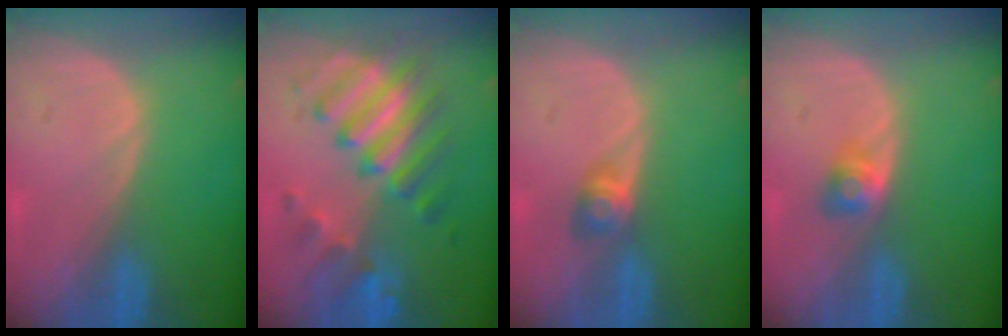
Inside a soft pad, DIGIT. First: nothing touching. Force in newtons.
{"total": 9.0, "press": 9.0, "slide": 0.4}
{"total": 2.9, "press": 2.6, "slide": 1.4}
{"total": 2.7, "press": 2.4, "slide": 1.1}